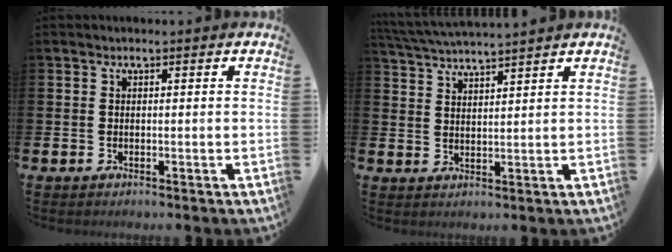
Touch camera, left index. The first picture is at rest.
{"total": 3.8, "force": [3.7, -0.6, 0.3], "torque": [-0.018, -0.022, 0.066]}